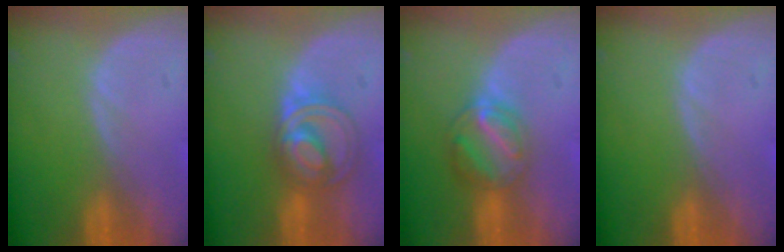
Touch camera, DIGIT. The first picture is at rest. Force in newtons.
{"total": 6.3, "press": 6.3, "slide": 0.1}
{"total": 6.3, "press": 5.6, "slide": 2.8}
{"total": 0.0}